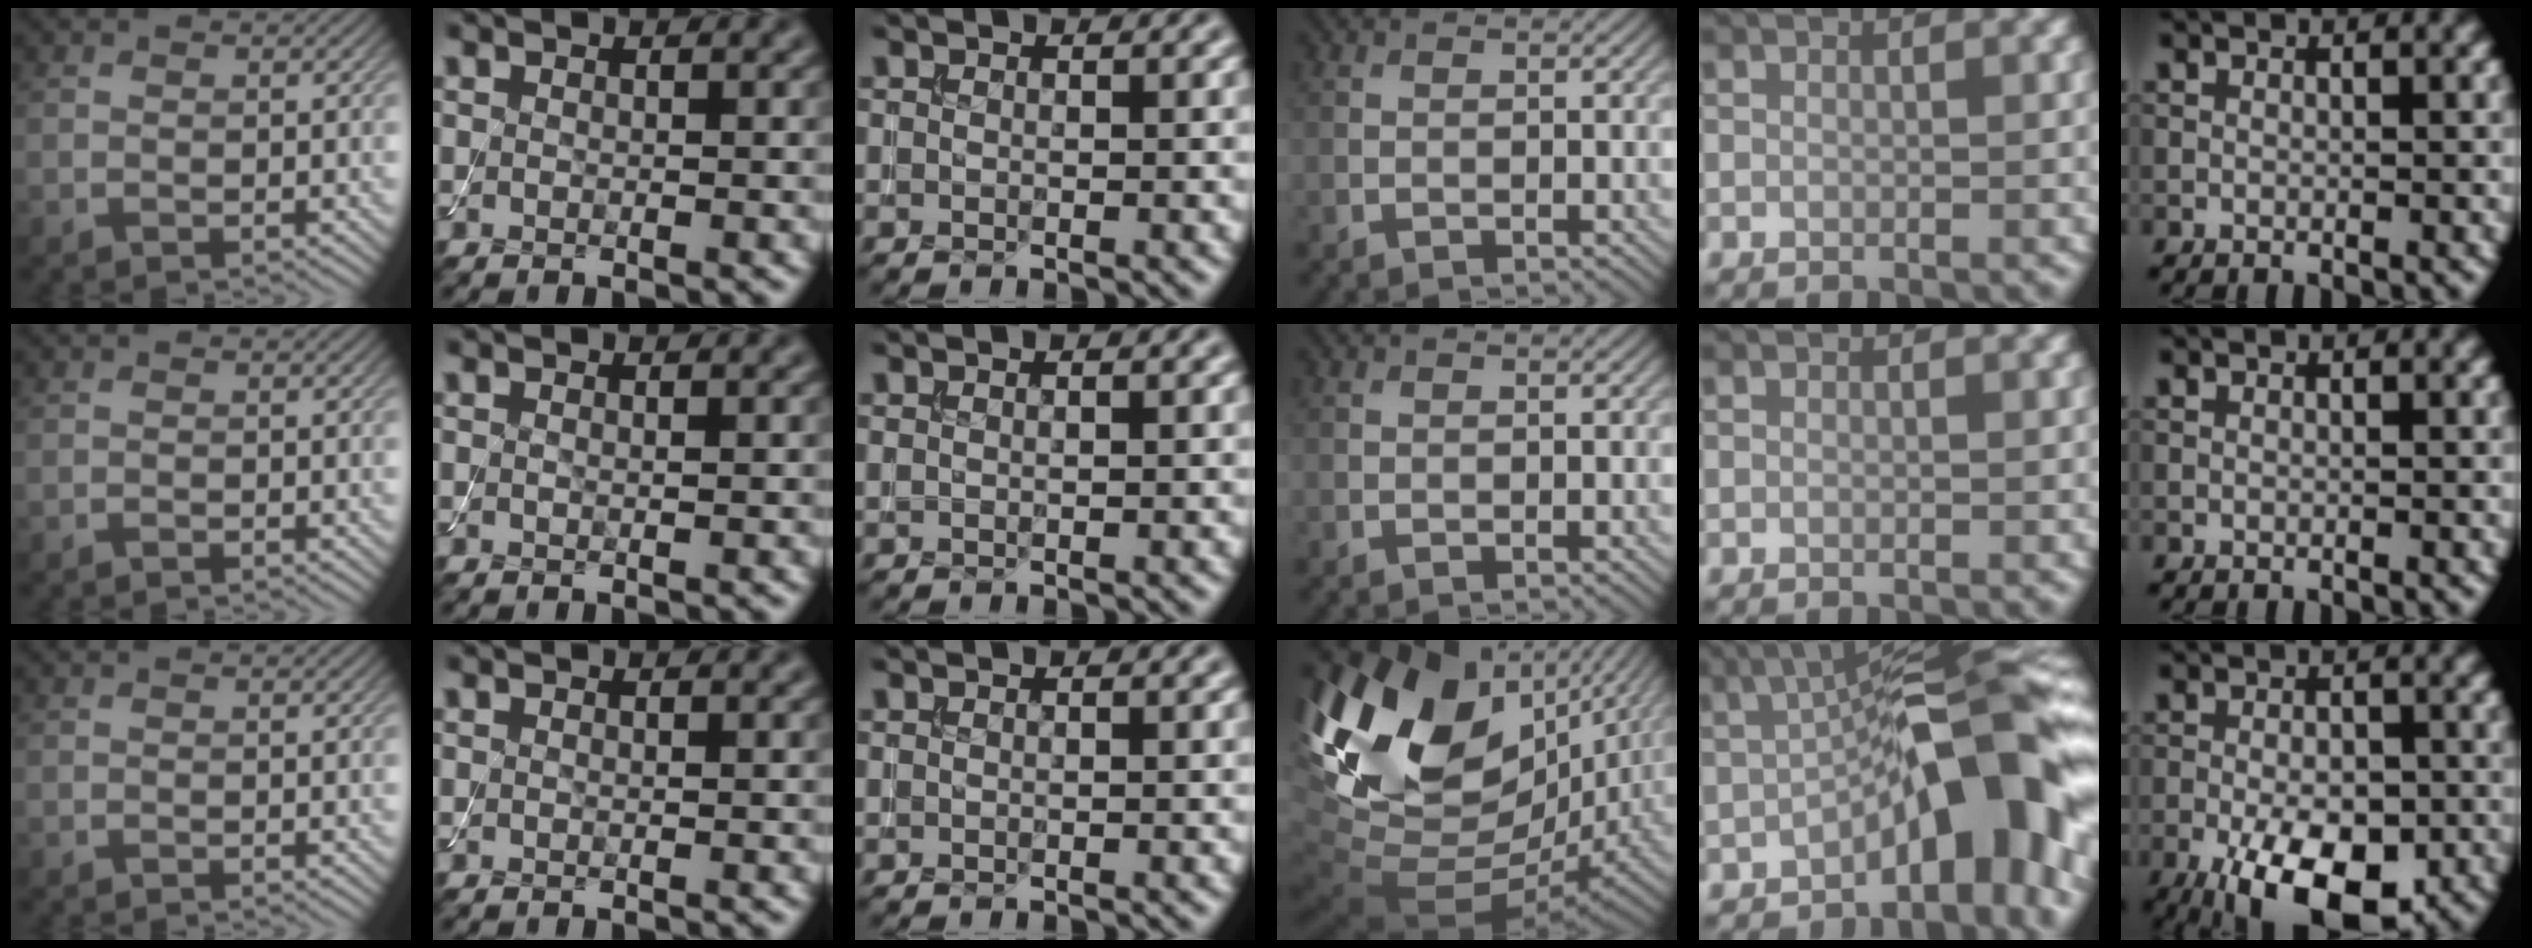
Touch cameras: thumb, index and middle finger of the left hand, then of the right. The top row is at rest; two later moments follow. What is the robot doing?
{"motion": "assemble", "object": "toy tower of hanoi"}